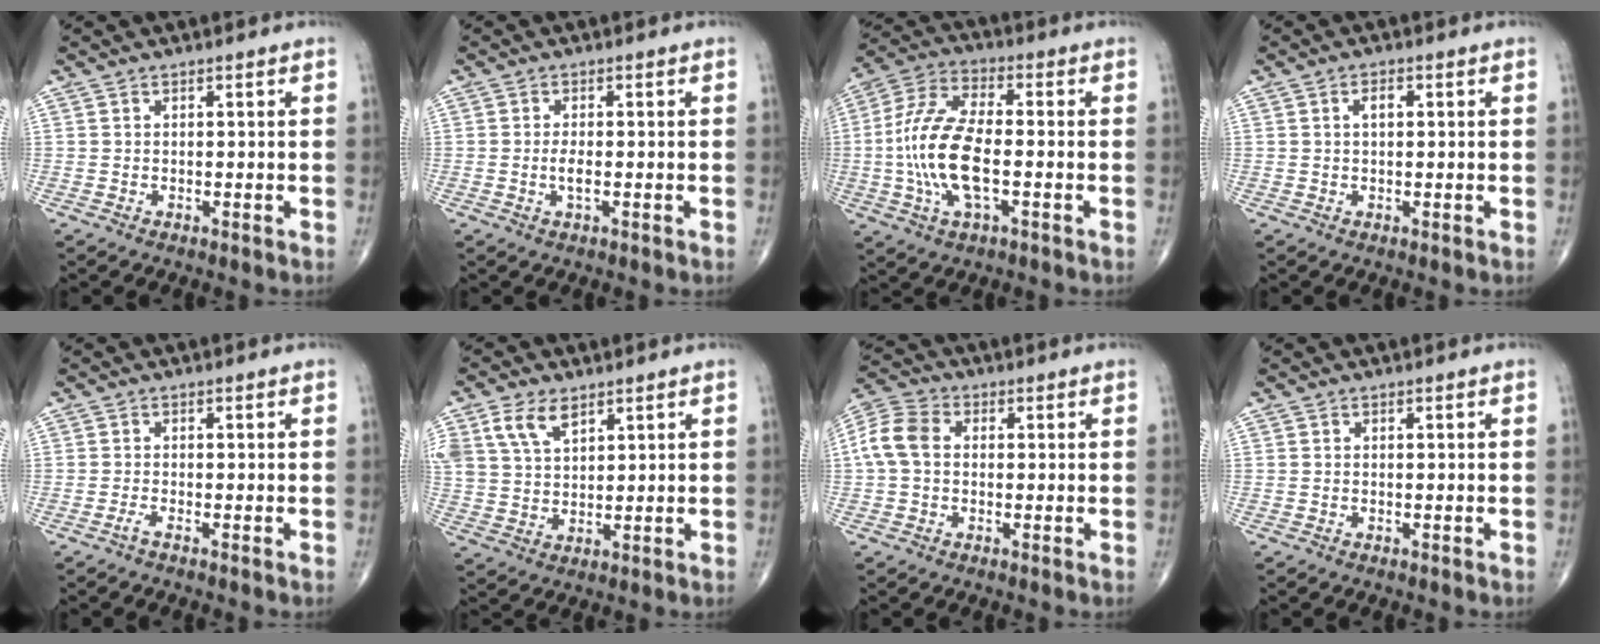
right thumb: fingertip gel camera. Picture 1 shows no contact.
{"total": 2.0, "force": [-0.4, 0.8, 1.8], "torque": [-0.041, -0.001, -0.008]}
{"total": 14.7, "force": [-2.1, 6.3, 13.1], "torque": [-0.281, 0.023, -0.044]}
{"total": 2.2, "force": [0.5, 1.2, 1.8], "torque": [-0.030, 0.006, 0.008]}
{"total": 0.7, "force": [-0.6, -0.1, 0.3], "torque": [-0.013, 0.001, -0.014]}
{"total": 7.8, "force": [4.3, 4.4, 4.9], "torque": [-0.090, -0.008, 0.090]}
{"total": 7.6, "force": [0.5, 5.7, 5.0], "torque": [-0.105, 0.024, 0.000]}
{"total": 0.0}